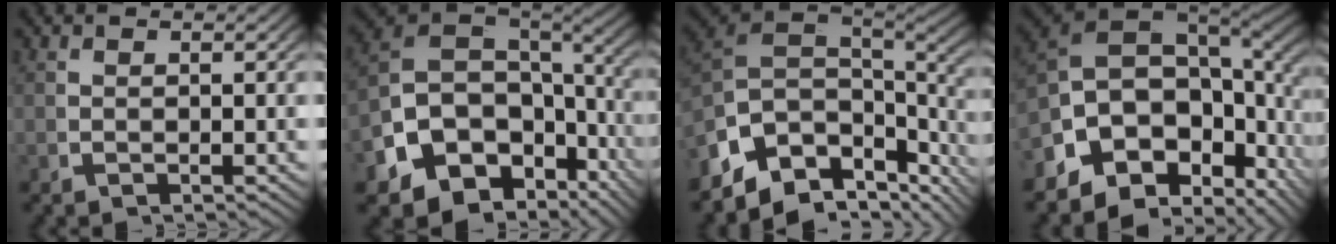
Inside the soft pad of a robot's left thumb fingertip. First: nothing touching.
{"total": 14.8, "force": [-3.2, 10.8, 9.6], "torque": [-0.205, -0.049, -0.034]}
{"total": 13.7, "force": [-3.0, 9.1, 9.7], "torque": [-0.217, -0.047, -0.017]}
{"total": 16.5, "force": [-1.4, 11.4, 11.8], "torque": [-0.224, -0.049, -0.003]}